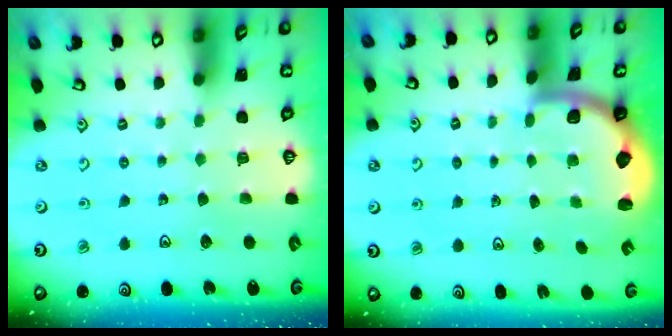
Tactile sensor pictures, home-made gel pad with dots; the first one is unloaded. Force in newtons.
{"total": 2.0, "press": 2.0, "slide": 0.5}